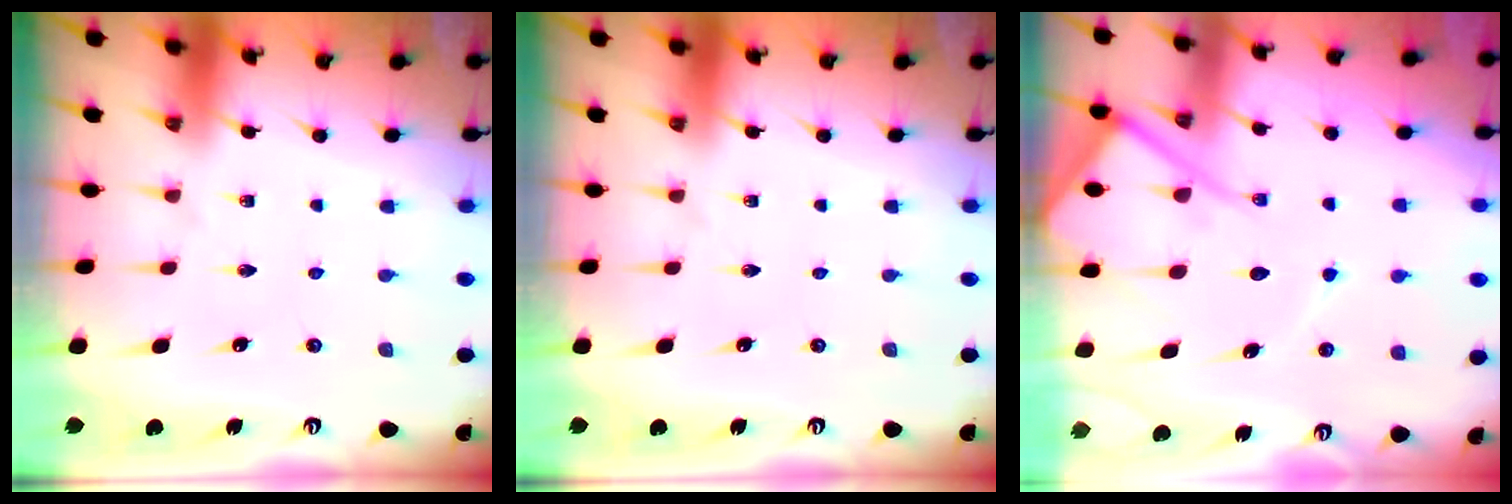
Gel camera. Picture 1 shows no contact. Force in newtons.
{"total": 0.0}
{"total": 13.1, "press": 13.1, "slide": 1.3}